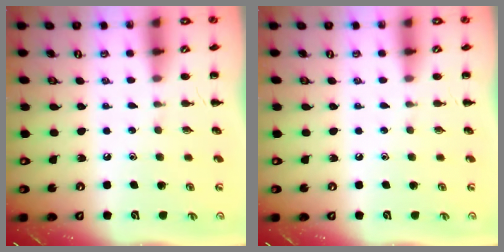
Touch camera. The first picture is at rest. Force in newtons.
{"total": 0.0}